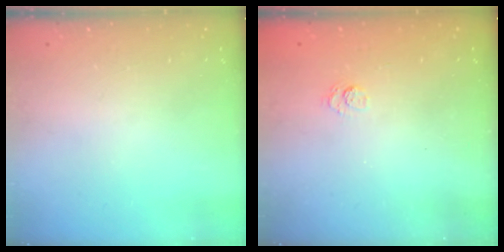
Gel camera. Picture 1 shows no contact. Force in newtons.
{"total": 3.2, "press": 2.9, "slide": 1.3}